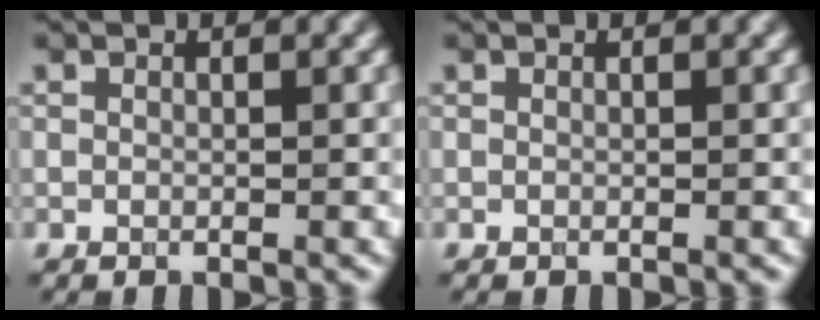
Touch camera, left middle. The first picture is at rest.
{"total": 0.0}